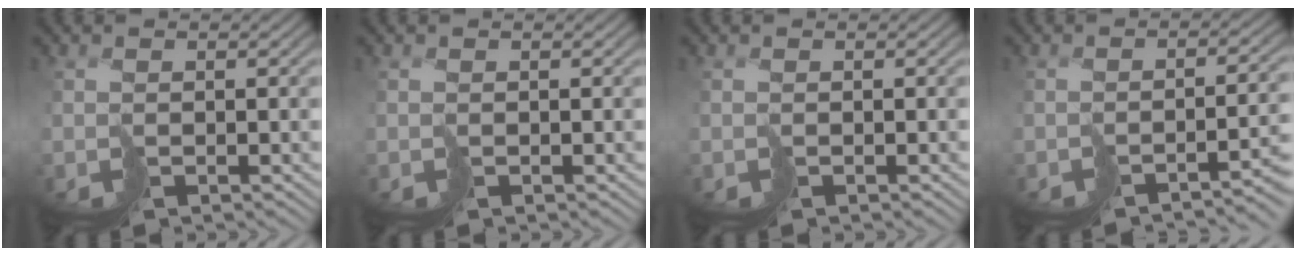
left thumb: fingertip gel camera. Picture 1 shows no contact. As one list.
[{"total": 0.0}, {"total": 0.0}, {"total": 5.1, "force": [-4.0, 0.6, 3.1], "torque": [-0.034, -0.012, -0.058]}]